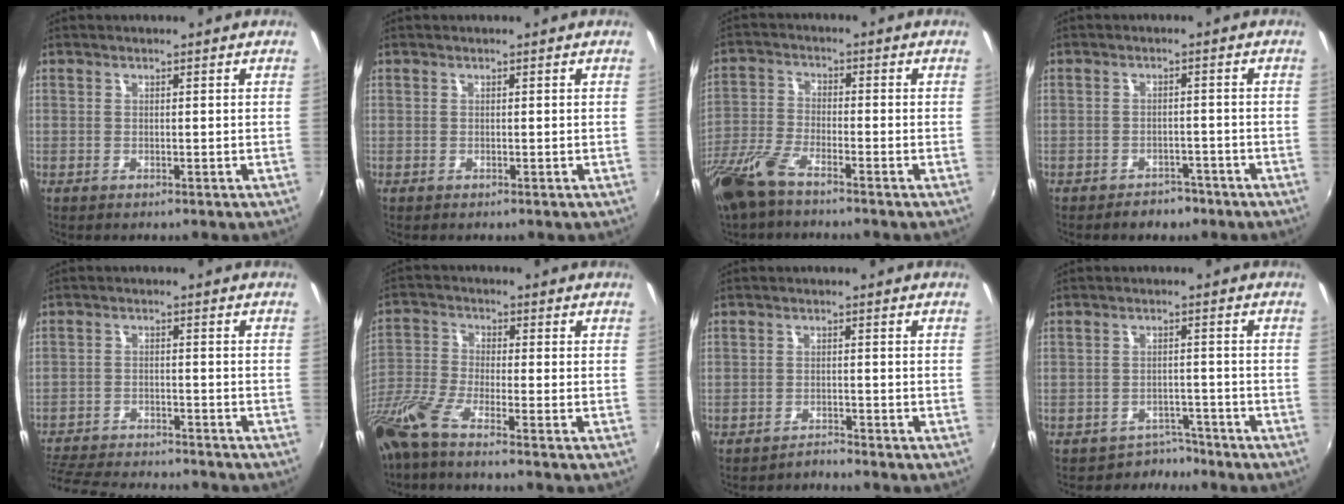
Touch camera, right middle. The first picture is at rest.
{"total": 0.0}
{"total": 9.5, "force": [-7.1, 2.2, 5.8], "torque": [-0.139, -0.019, -0.147]}
{"total": 4.4, "force": [-3.5, 2.4, 1.2], "torque": [-0.031, 0.006, -0.041]}
{"total": 14.9, "force": [-13.3, 2.9, 5.9], "torque": [-0.139, -0.020, -0.208]}
{"total": 9.9, "force": [-7.6, 0.2, 6.2], "torque": [-0.142, -0.029, -0.152]}
{"total": 1.6, "force": [-1.5, -0.3, -0.2], "torque": [0.001, -0.002, -0.028]}
{"total": 3.8, "force": [-3.3, 1.8, -0.7], "torque": [0.013, 0.017, -0.048]}